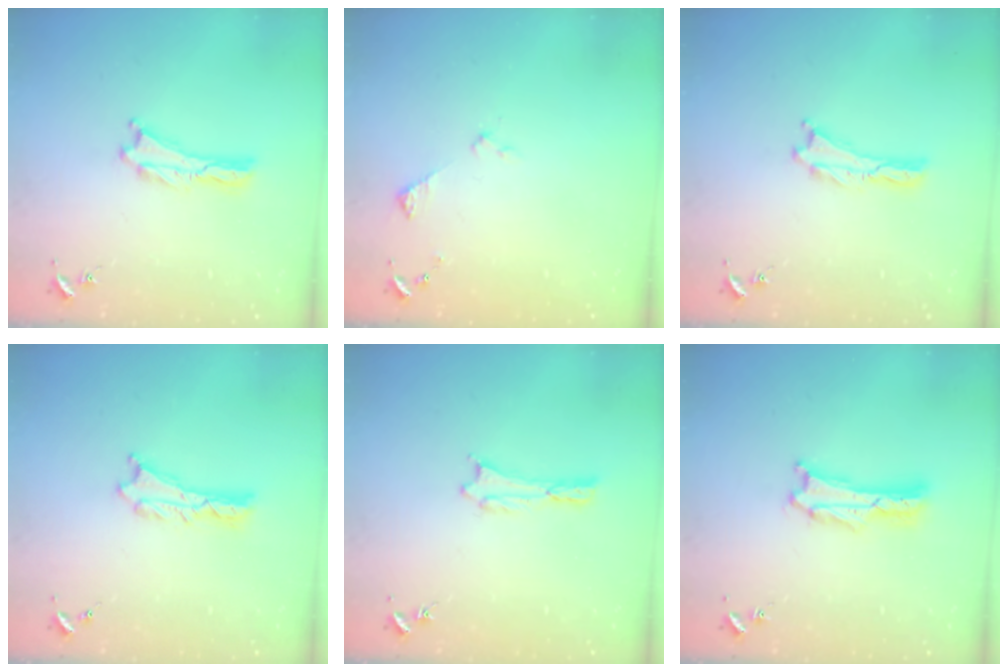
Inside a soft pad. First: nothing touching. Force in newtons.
{"total": 2.9, "press": 2.9, "slide": 0.3}
{"total": 0.0}
{"total": 0.7, "press": 0.7, "slide": 0.1}
{"total": 0.7, "press": 0.7, "slide": 0.1}
{"total": 1.7, "press": 1.7, "slide": 0.3}